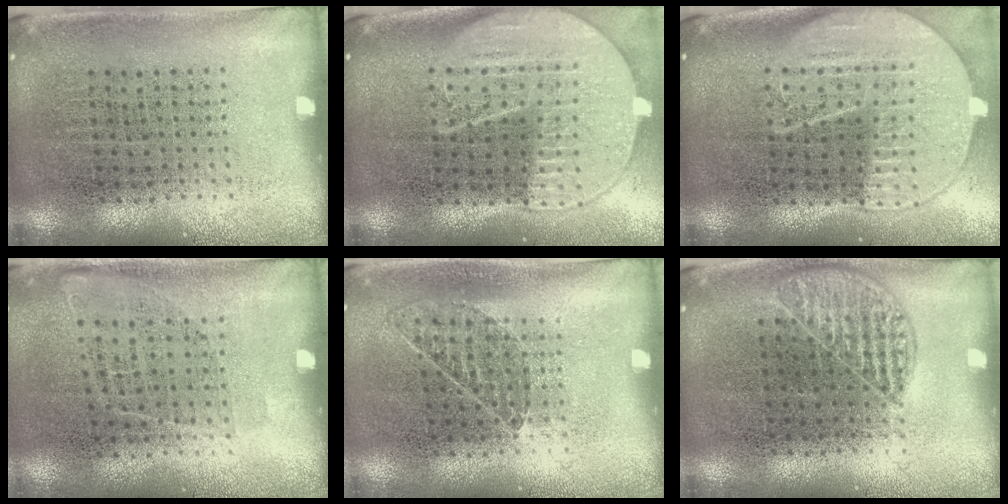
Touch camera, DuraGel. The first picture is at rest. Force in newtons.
{"total": 2.0, "press": 1.8, "slide": 0.9}
{"total": 2.0, "press": 1.8, "slide": 0.9}
{"total": 0.9, "press": 0.7, "slide": 0.6}
{"total": 0.9, "press": 0.7, "slide": 0.5}
{"total": 1.1, "press": 1.0, "slide": 0.4}